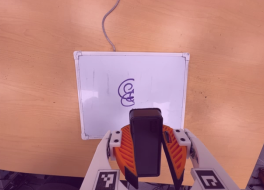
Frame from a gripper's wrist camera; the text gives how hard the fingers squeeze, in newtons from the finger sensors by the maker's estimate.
{"total": 10.9, "left": 10.4, "right": 11.4}